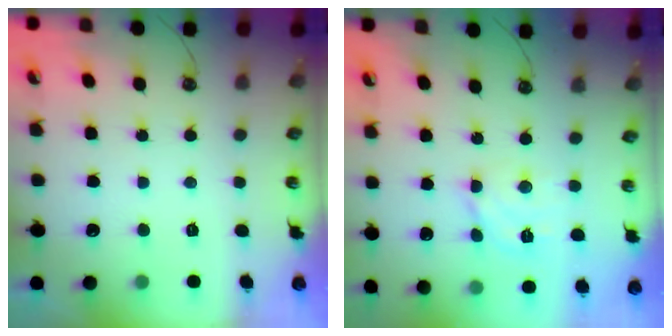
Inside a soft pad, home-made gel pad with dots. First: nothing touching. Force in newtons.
{"total": 7.6, "press": 7.6, "slide": 0.6}